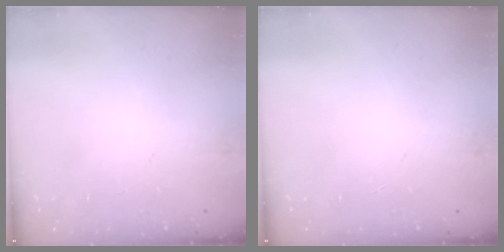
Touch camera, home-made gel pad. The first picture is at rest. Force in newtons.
{"total": 0.0}